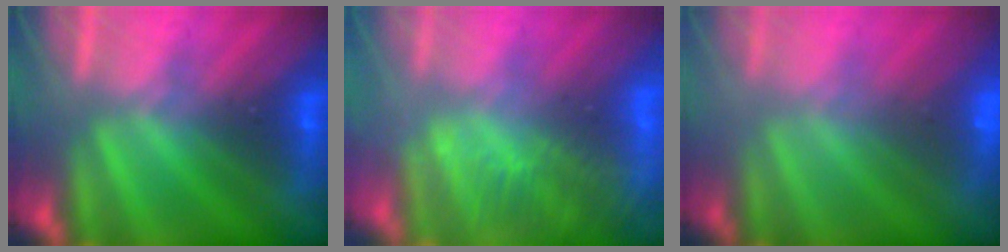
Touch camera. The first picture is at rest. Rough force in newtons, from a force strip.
{"total": 3.3}
{"total": 2.9}